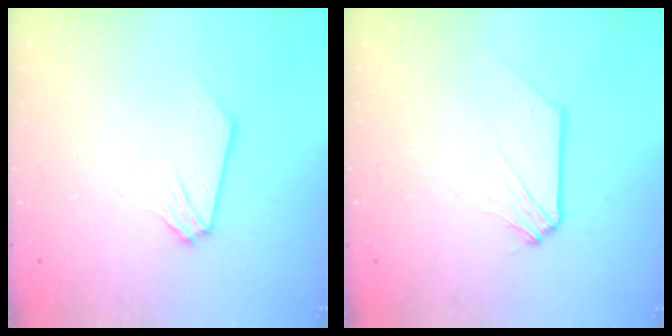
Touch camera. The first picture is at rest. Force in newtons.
{"total": 0.0}